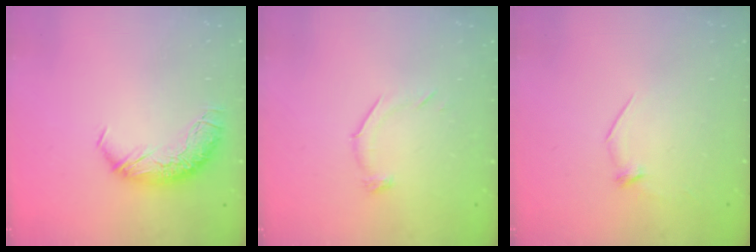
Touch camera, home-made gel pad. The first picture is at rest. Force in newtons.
{"total": 6.8, "press": 6.7, "slide": 0.8}
{"total": 6.2, "press": 6.1, "slide": 0.8}